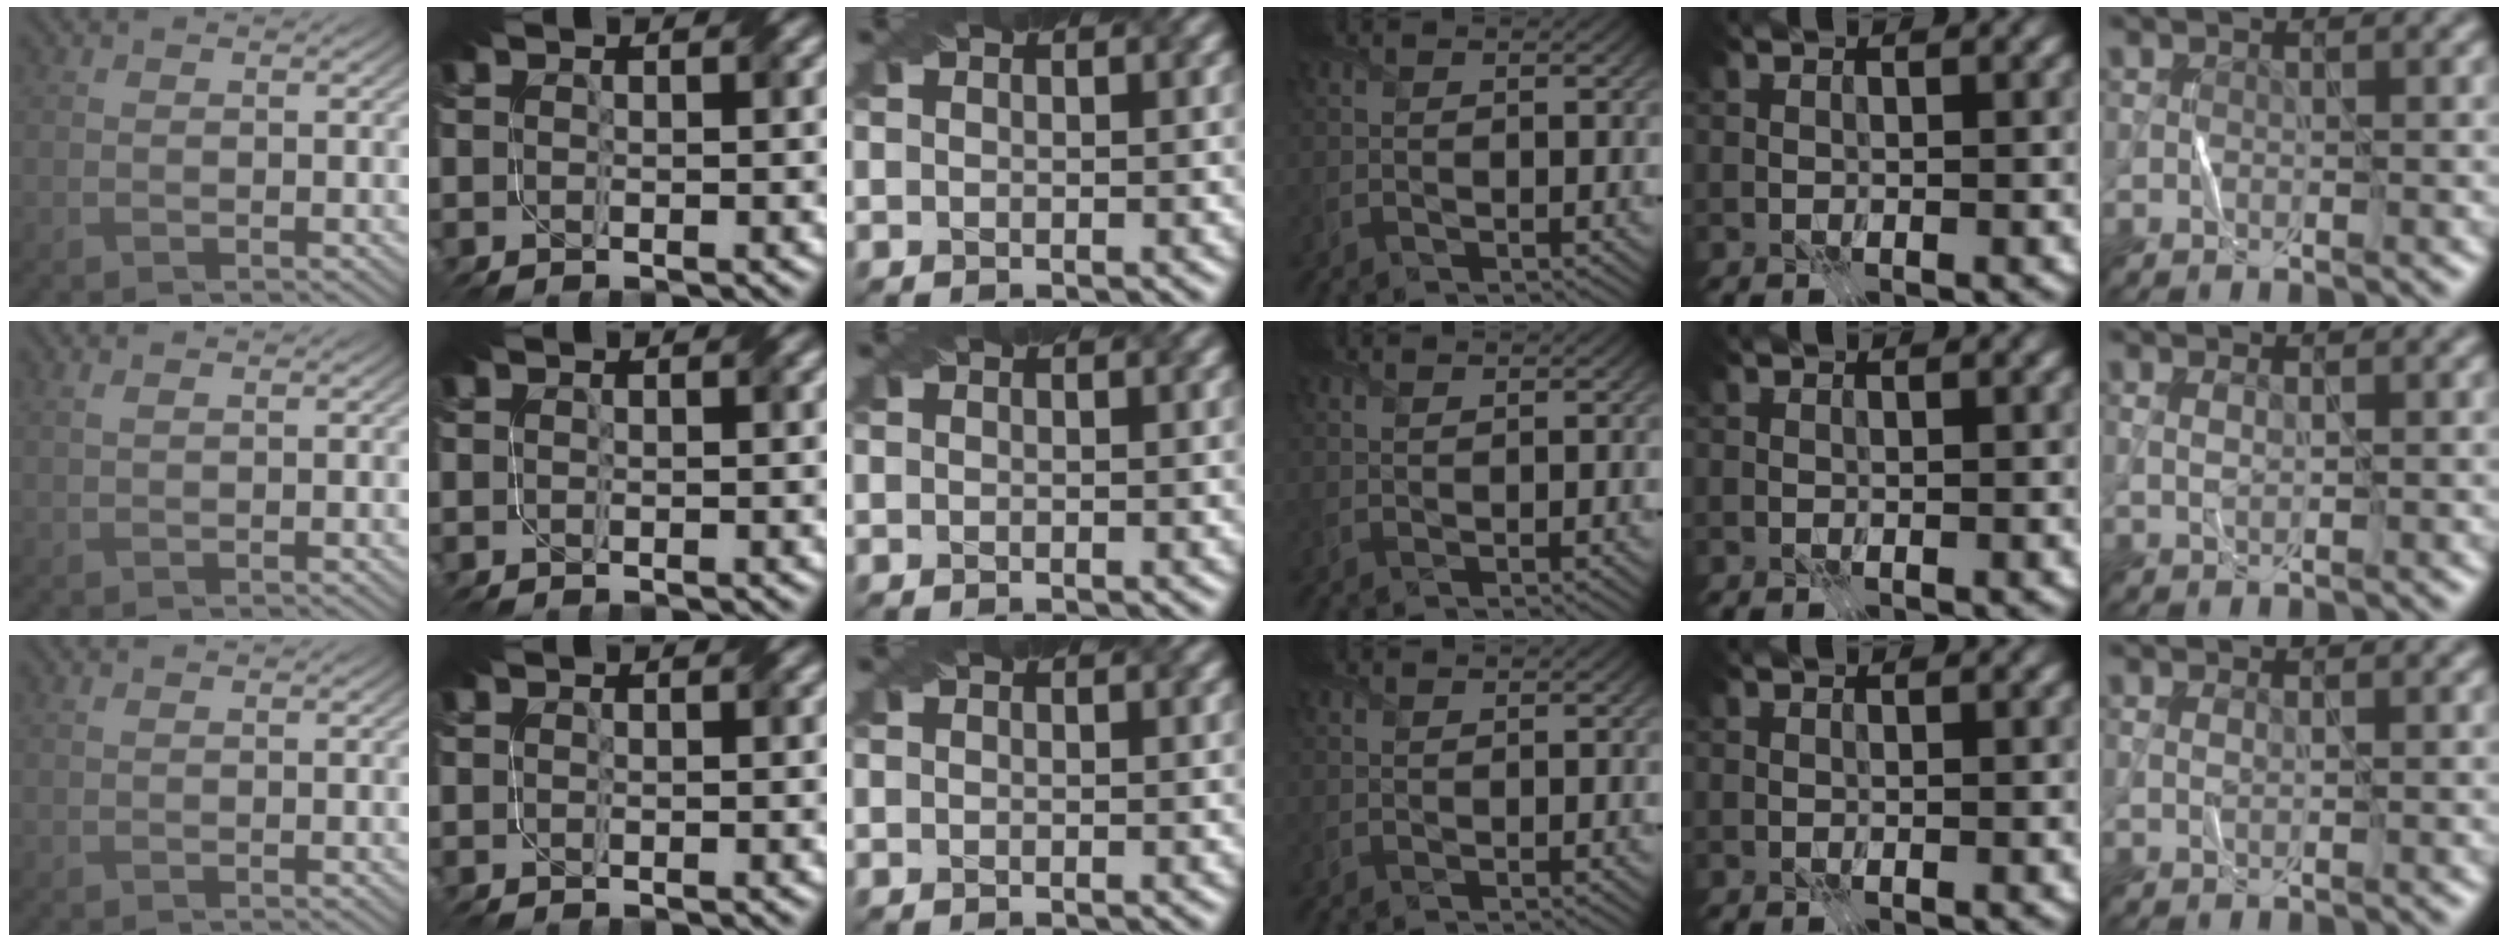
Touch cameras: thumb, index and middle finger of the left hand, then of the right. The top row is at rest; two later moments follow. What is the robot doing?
{"motion": "fold", "object": "netting"}